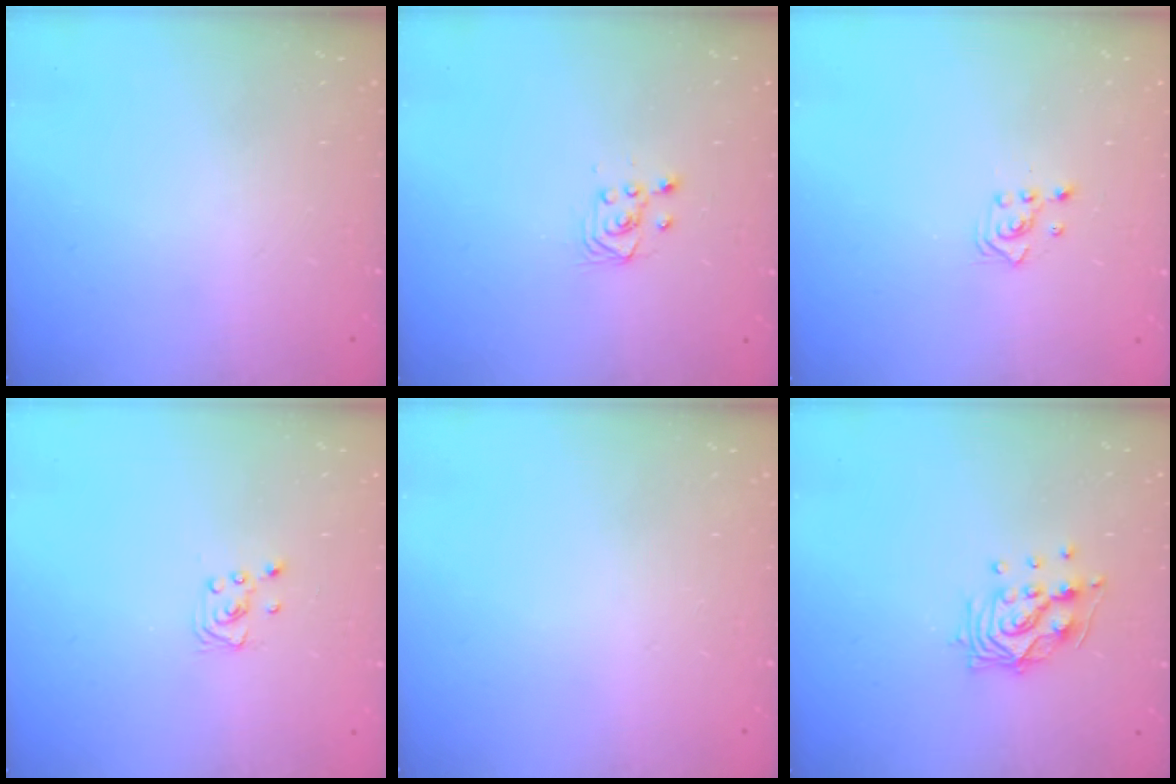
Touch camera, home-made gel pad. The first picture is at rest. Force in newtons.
{"total": 2.9, "press": 2.6, "slide": 1.3}
{"total": 2.5, "press": 2.5, "slide": 0.3}
{"total": 2.1, "press": 2.1, "slide": 0.2}
{"total": 0.0}
{"total": 11.0, "press": 11.0, "slide": 0.9}